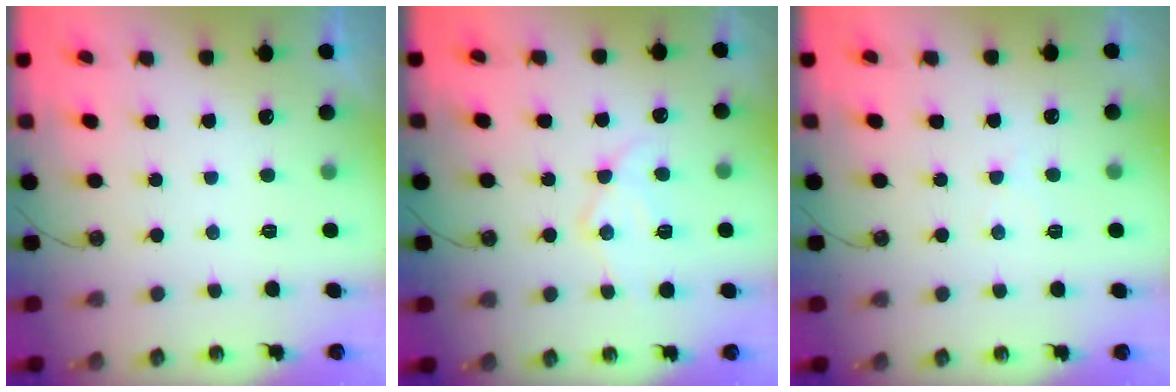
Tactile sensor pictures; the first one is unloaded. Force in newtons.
{"total": 12.1, "press": 12.1, "slide": 1.1}
{"total": 6.0, "press": 6.0, "slide": 0.9}